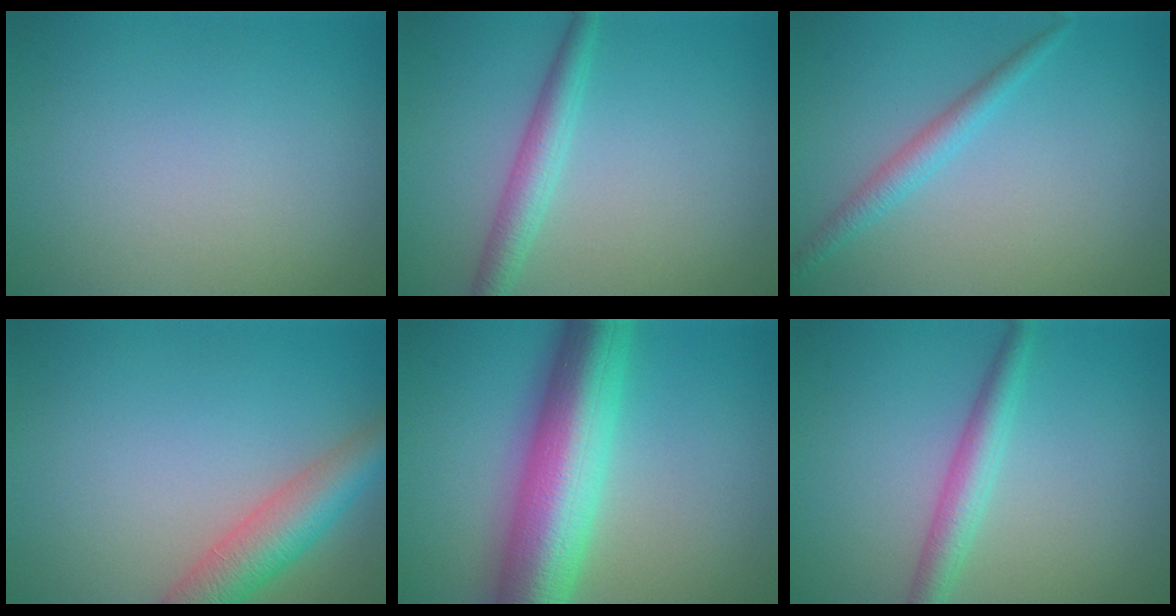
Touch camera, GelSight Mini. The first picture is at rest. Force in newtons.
{"total": 2.7, "press": 2.7, "slide": 0.1}
{"total": 2.0, "press": 2.0, "slide": 0.1}
{"total": 4.9, "press": 4.9, "slide": 0.2}
{"total": 10.7, "press": 10.7, "slide": 0.1}
{"total": 2.9, "press": 2.9, "slide": 0.1}